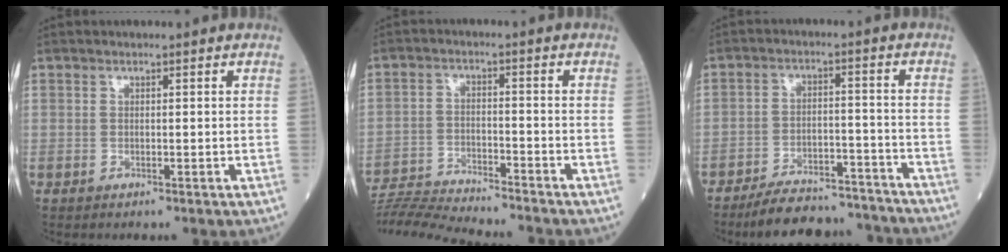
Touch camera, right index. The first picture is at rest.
{"total": 12.8, "force": [-12.3, -0.7, 3.7], "torque": [-0.061, -0.005, -0.206]}
{"total": 13.7, "force": [-12.9, 3.0, 3.6], "torque": [-0.047, 0.020, -0.183]}